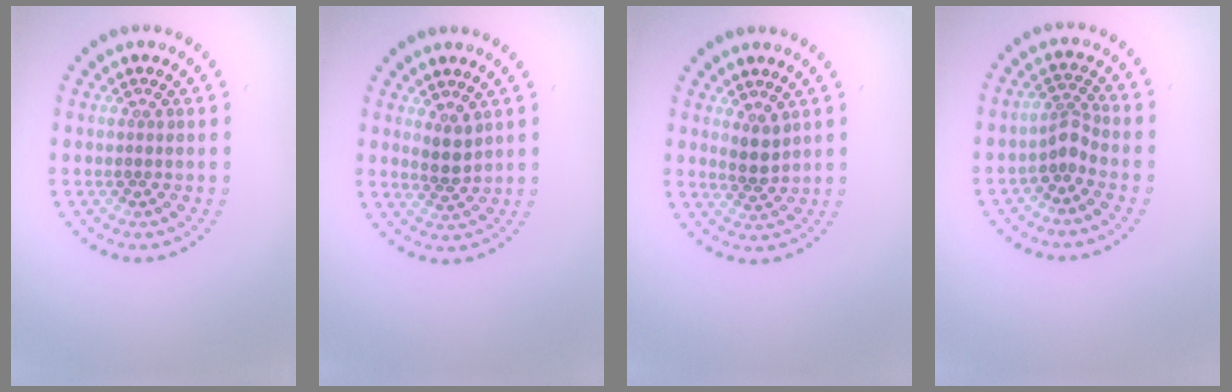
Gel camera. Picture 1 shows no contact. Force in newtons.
{"total": 1.9, "press": 1.5, "slide": 1.1}
{"total": 1.9, "press": 1.5, "slide": 1.1}
{"total": 2.1, "press": 1.4, "slide": 1.5}